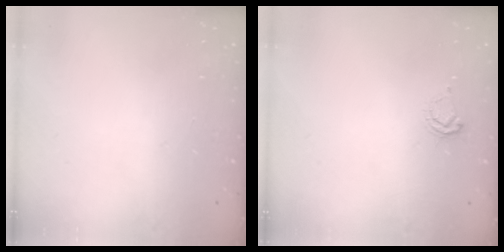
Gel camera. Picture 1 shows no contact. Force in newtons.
{"total": 3.8, "press": 3.8, "slide": 0.5}